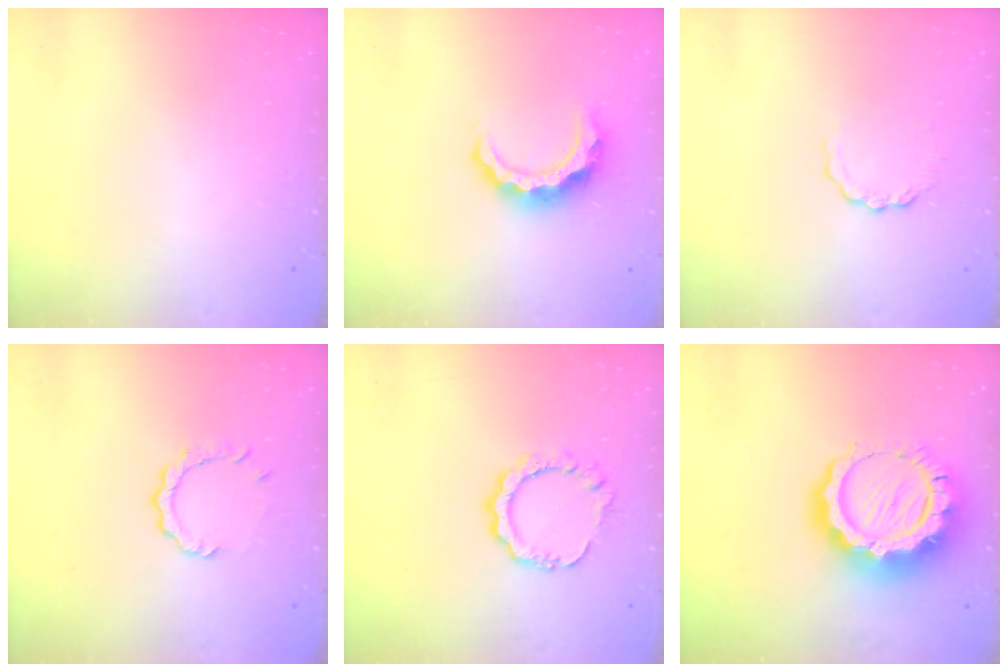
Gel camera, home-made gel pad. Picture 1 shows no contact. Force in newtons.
{"total": 8.3, "press": 8.3, "slide": 0.6}
{"total": 3.5, "press": 3.5, "slide": 0.4}
{"total": 3.8, "press": 3.8, "slide": 0.2}
{"total": 8.8, "press": 8.8, "slide": 0.8}
{"total": 18.2, "press": 18.1, "slide": 1.7}